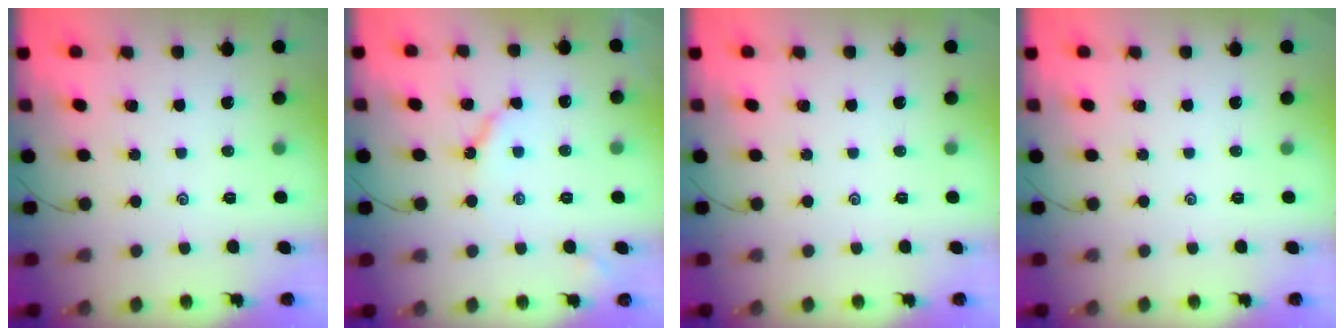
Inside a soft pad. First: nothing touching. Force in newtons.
{"total": 5.7, "press": 5.7, "slide": 0.7}
{"total": 0.0}
{"total": 0.0}